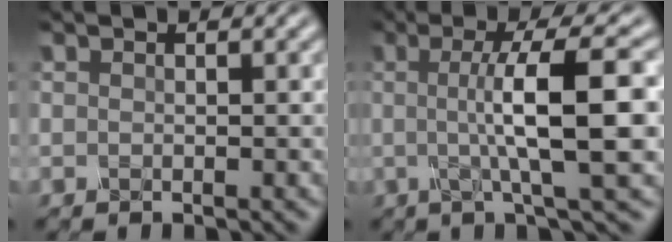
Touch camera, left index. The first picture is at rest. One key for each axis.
{"total": 8.9, "fx": 0.2, "fy": 1.8, "fz": 8.7, "tx": -0.118, "ty": 0.003, "tz": 0.002}